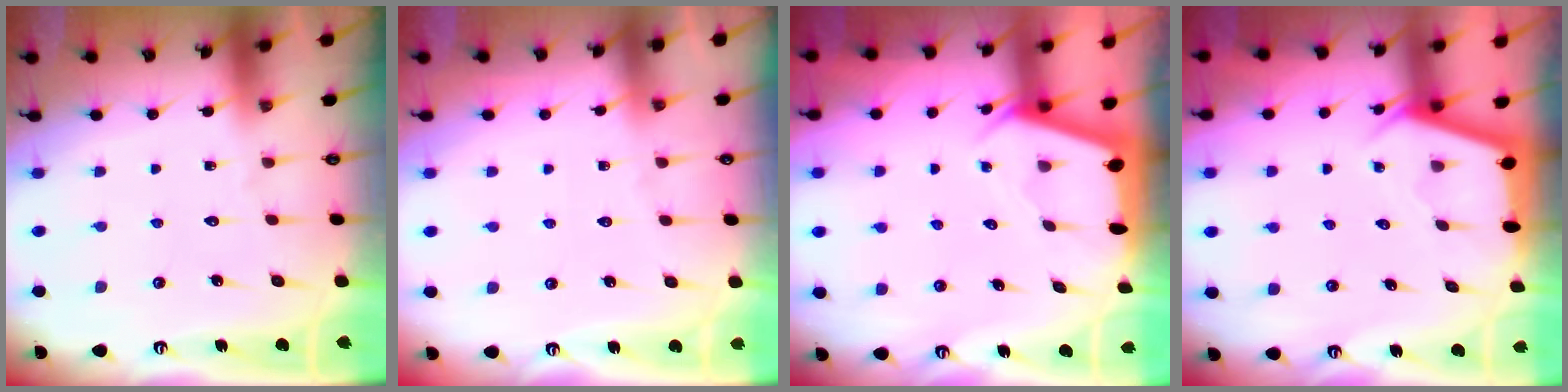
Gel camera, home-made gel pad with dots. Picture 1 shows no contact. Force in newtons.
{"total": 2.6, "press": 2.6, "slide": 0.4}
{"total": 2.4, "press": 2.3, "slide": 0.3}
{"total": 2.8, "press": 2.8, "slide": 0.3}